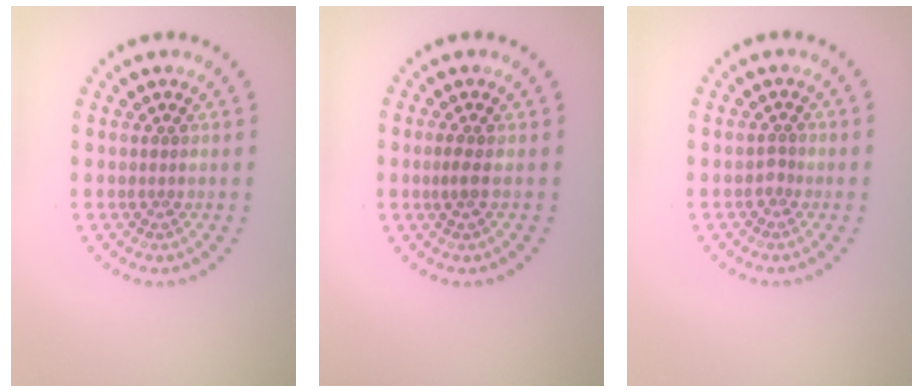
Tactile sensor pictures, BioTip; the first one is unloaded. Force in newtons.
{"total": 1.2, "press": 0.9, "slide": 0.7}
{"total": 0.9, "press": 0.7, "slide": 0.6}